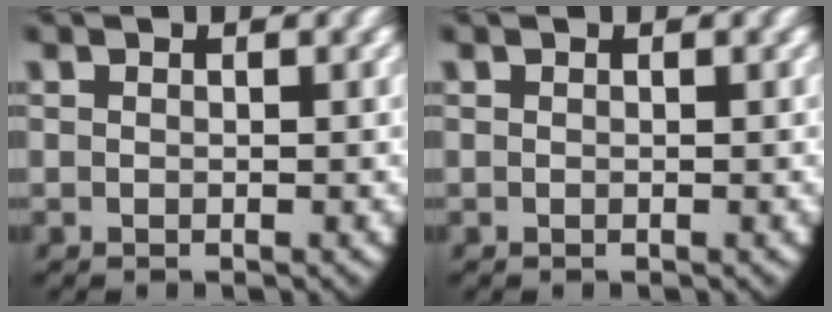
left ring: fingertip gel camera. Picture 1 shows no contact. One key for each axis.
{"total": 0.0}